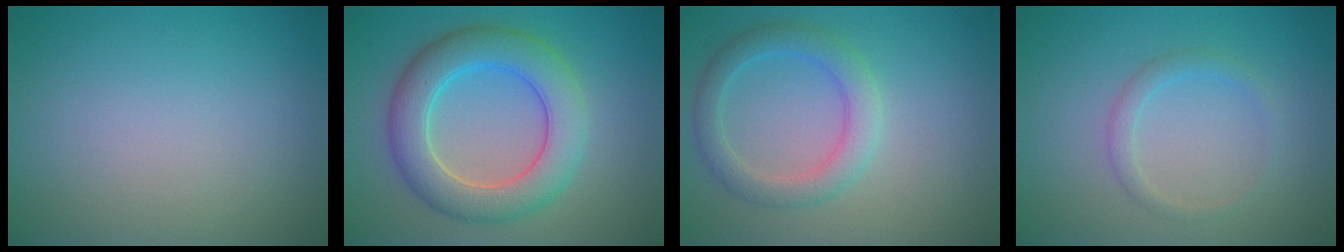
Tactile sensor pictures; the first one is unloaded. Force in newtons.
{"total": 6.8, "press": 6.8, "slide": 0.3}
{"total": 3.3, "press": 3.3, "slide": 0.1}
{"total": 1.5, "press": 1.5, "slide": 0.1}